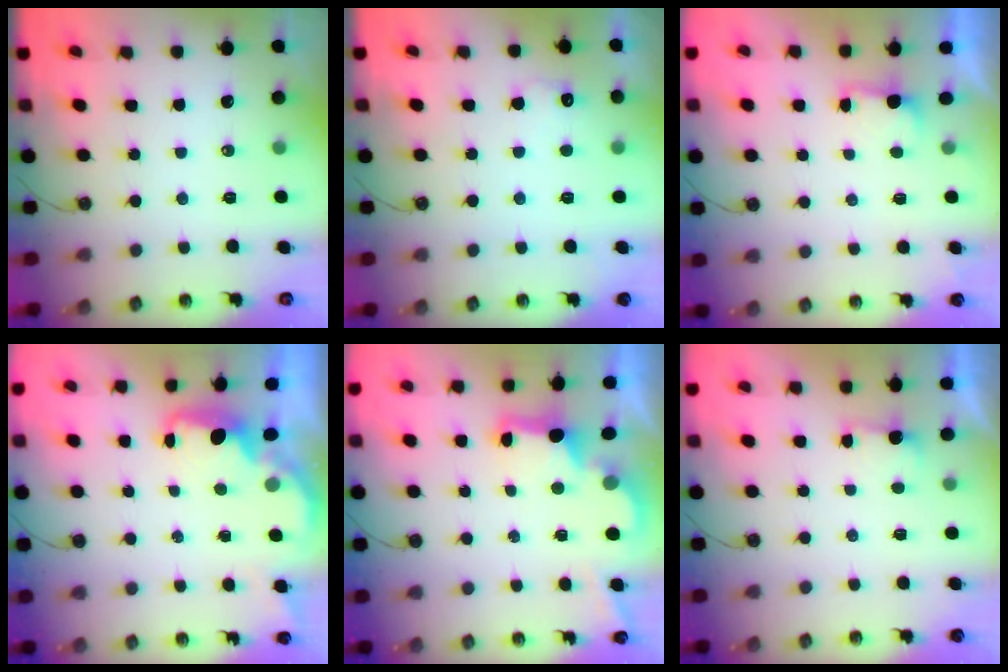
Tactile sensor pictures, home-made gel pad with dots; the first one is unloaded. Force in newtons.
{"total": 5.7, "press": 5.6, "slide": 1.2}
{"total": 2.2, "press": 2.0, "slide": 0.9}
{"total": 1.5, "press": 1.3, "slide": 0.7}
{"total": 2.8, "press": 2.7, "slide": 0.9}
{"total": 0.8, "press": 0.4, "slide": 0.7}